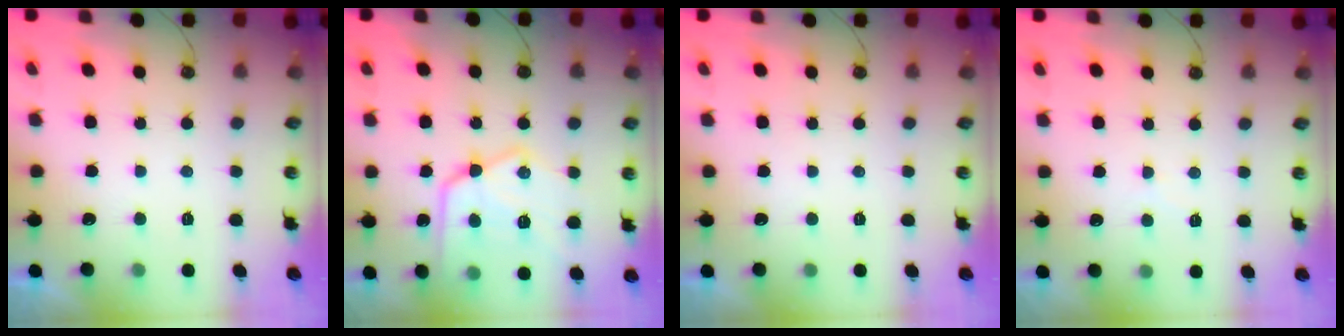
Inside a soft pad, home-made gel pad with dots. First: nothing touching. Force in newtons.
{"total": 20.6, "press": 20.6, "slide": 1.9}
{"total": 0.0}
{"total": 5.4, "press": 5.4, "slide": 0.8}